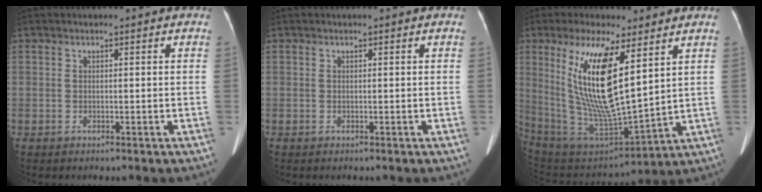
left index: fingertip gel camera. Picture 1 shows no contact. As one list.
[{"total": 0.0}, {"total": 16.9, "force": [6.3, 3.5, 15.3], "torque": [-0.315, -0.012, 0.125]}]